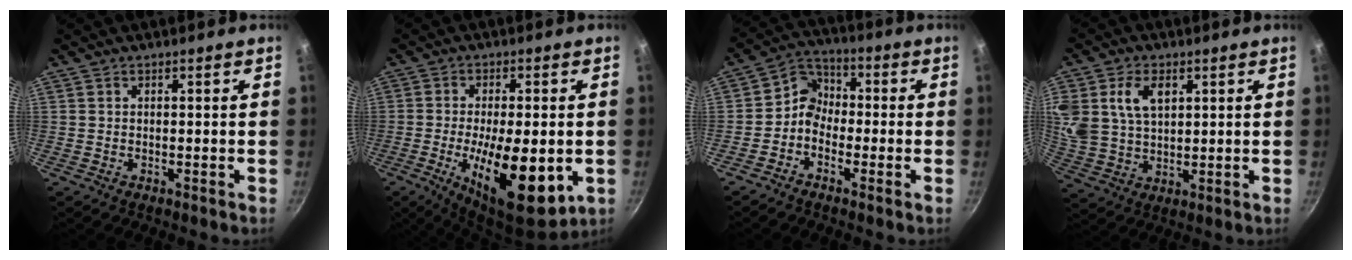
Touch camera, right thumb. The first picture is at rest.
{"total": 16.9, "force": [-4.0, 6.5, 15.1], "torque": [-0.230, 0.002, -0.054]}
{"total": 6.1, "force": [-2.0, 5.1, 2.8], "torque": [-0.022, 0.036, -0.059]}
{"total": 13.3, "force": [4.7, 9.2, 8.4], "torque": [-0.172, -0.002, 0.096]}